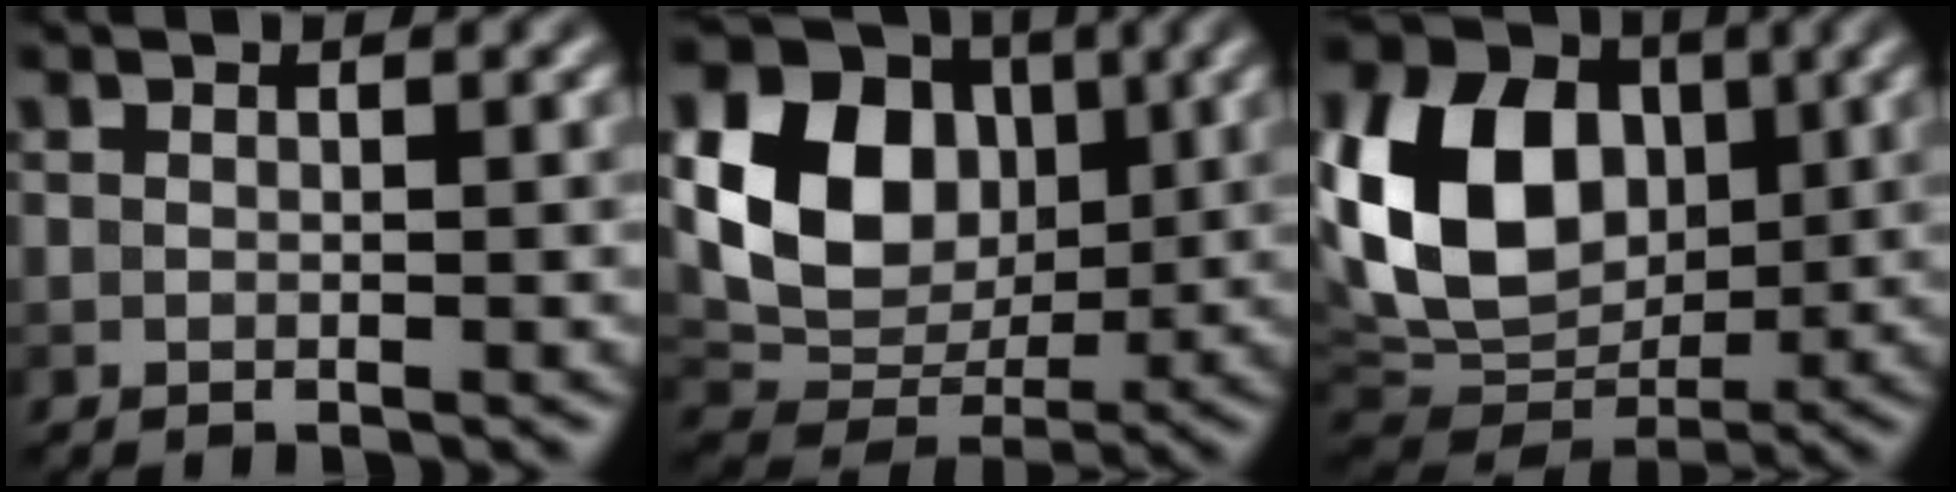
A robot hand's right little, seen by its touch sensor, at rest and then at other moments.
{"total": 10.3, "force": [1.9, 7.9, 6.4], "torque": [-0.121, -0.002, 0.027]}
{"total": 12.2, "force": [1.7, 9.1, 8.0], "torque": [-0.165, 0.008, 0.021]}